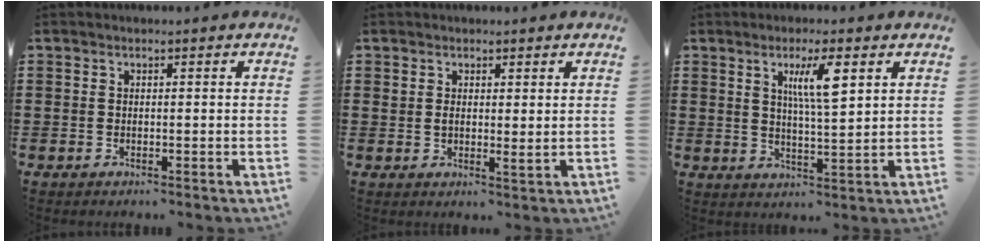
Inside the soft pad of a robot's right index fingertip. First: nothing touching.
{"total": 1.7, "force": [1.0, 0.5, 1.3], "torque": [-0.027, -0.002, 0.020]}
{"total": 6.4, "force": [2.7, 1.2, 5.7], "torque": [-0.111, 0.005, 0.041]}